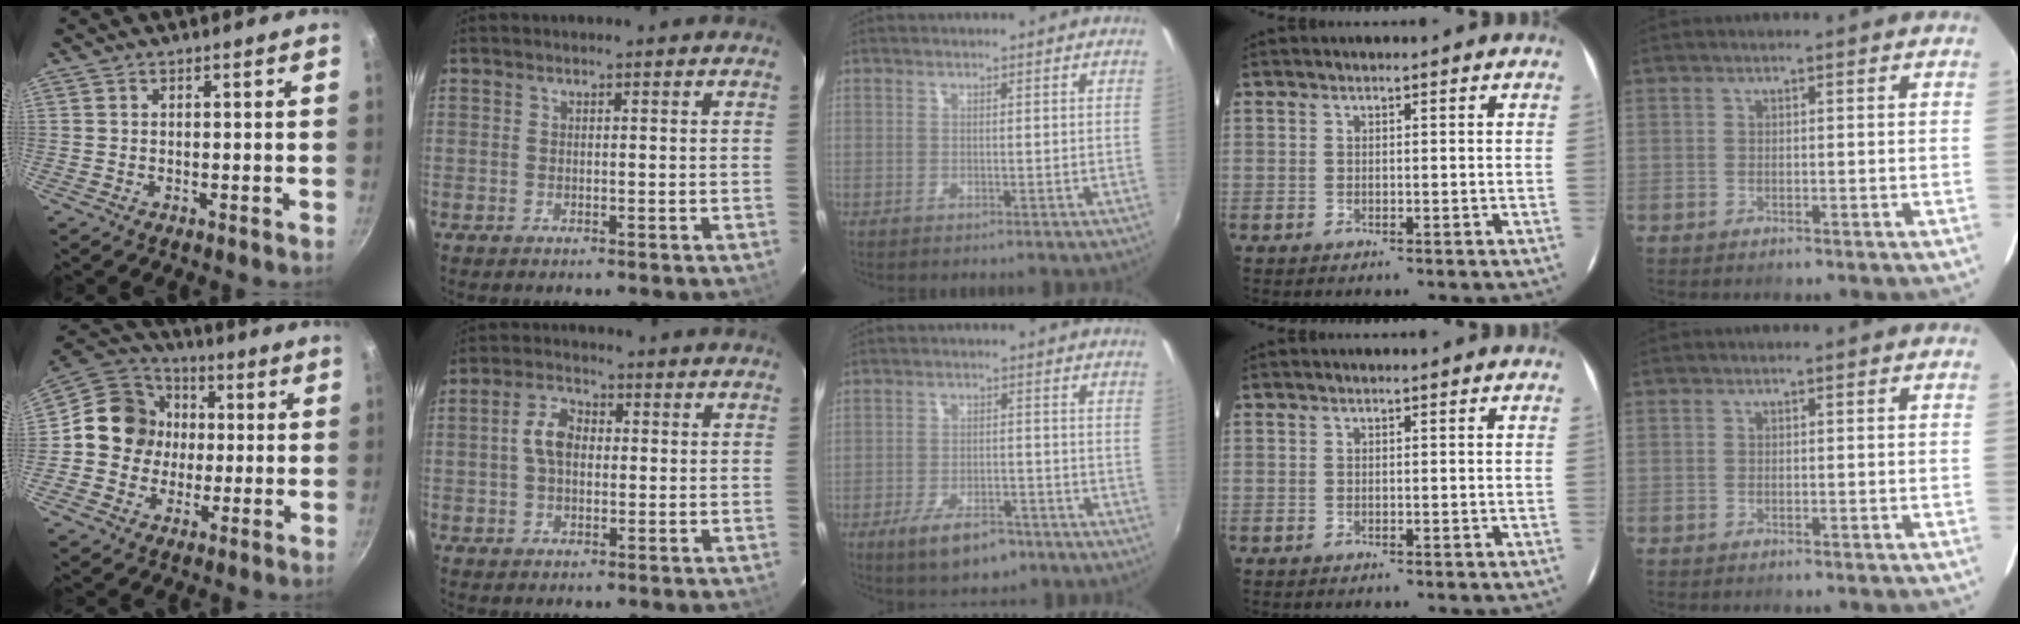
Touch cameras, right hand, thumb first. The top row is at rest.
{"thumb": {"total": 13.2, "force": [0.3, 12.1, 5.3], "torque": [-0.056, 0.026, -0.015]}, "index": {"total": 5.4, "force": [0.3, 3.5, 4.1], "torque": [-0.083, 0.016, 0.006]}, "middle": {"total": 8.9, "force": [-5.8, 3.9, 5.6], "torque": [-0.121, -0.009, -0.090]}}